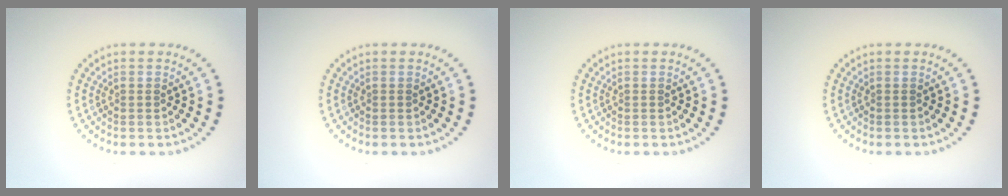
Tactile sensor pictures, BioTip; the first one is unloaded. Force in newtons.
{"total": 0.0}
{"total": 0.0}
{"total": 0.0}